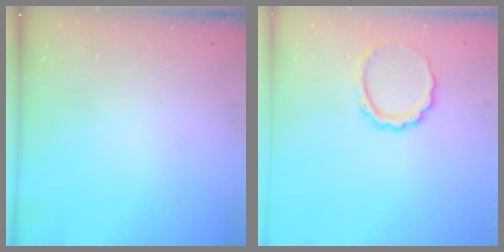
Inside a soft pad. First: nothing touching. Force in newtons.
{"total": 7.6, "press": 7.6, "slide": 0.7}